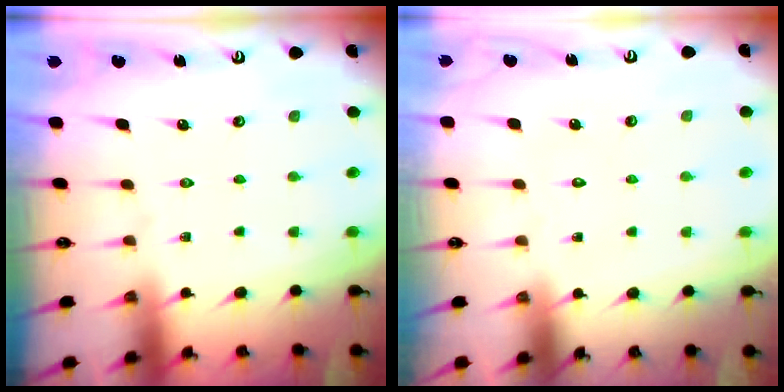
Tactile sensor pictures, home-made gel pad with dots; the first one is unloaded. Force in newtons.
{"total": 1.5, "press": 1.5, "slide": 0.1}